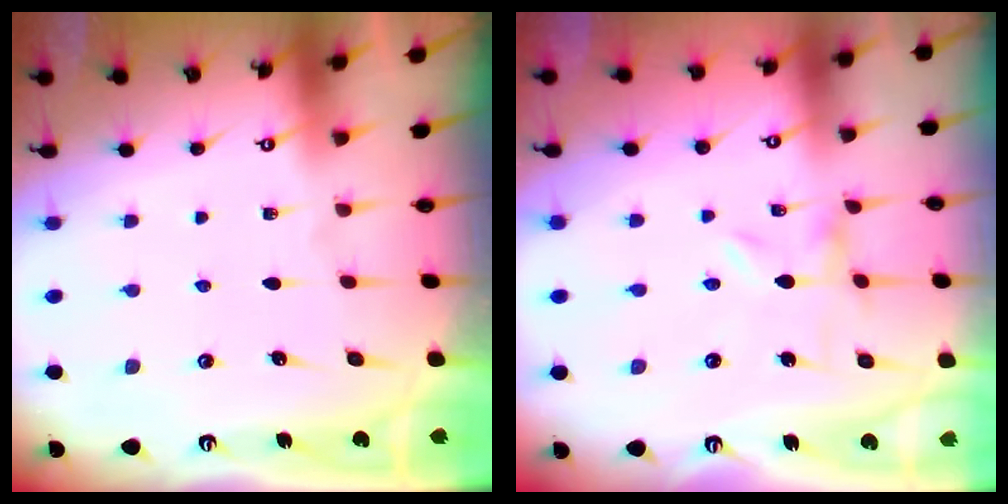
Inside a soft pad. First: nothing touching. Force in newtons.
{"total": 0.0}